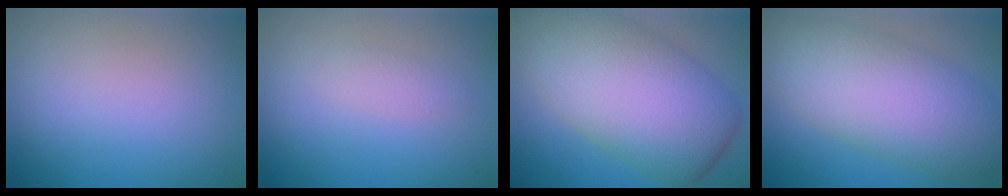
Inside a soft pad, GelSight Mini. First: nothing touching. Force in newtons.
{"total": 1.1, "press": 1.1, "slide": 0.0}
{"total": 11.1, "press": 11.1, "slide": 0.5}
{"total": 8.9, "press": 8.9, "slide": 0.2}